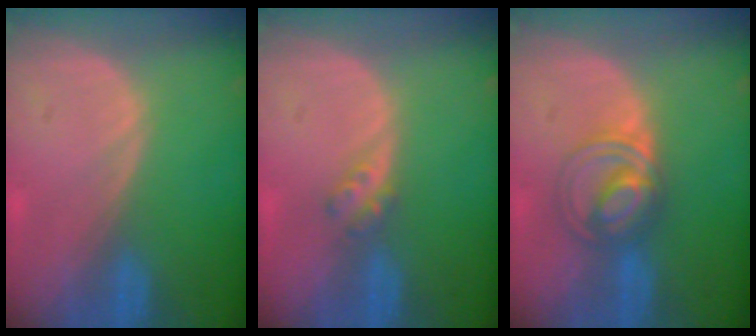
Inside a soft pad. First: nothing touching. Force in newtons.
{"total": 2.5, "press": 2.1, "slide": 1.4}
{"total": 5.8, "press": 5.7, "slide": 0.7}